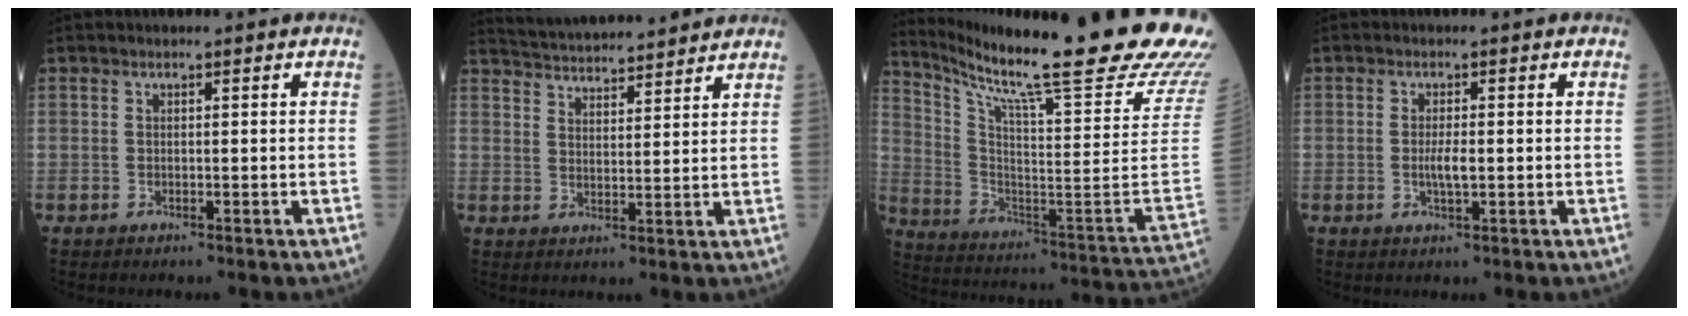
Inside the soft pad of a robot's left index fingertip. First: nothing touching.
{"total": 13.0, "force": [12.4, 1.5, 3.9], "torque": [-0.070, 0.024, 0.185]}
{"total": 31.6, "force": [25.9, 0.2, 18.1], "torque": [-0.307, -0.103, 0.358]}
{"total": 2.6, "force": [-0.3, 0.5, 2.6], "torque": [-0.054, -0.002, -0.005]}